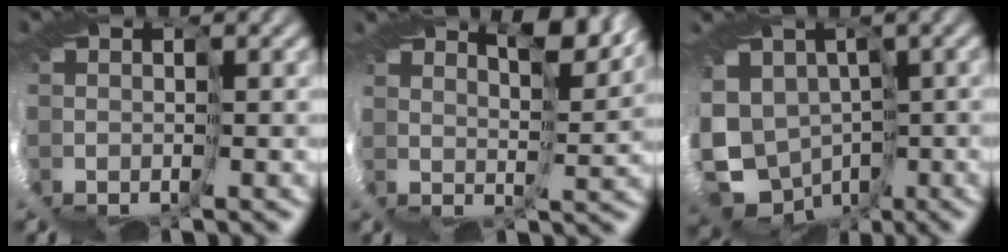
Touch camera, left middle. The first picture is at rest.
{"total": 6.0, "force": [5.5, -2.4, 0.2], "torque": [-0.003, 0.003, 0.092]}
{"total": 4.0, "force": [-0.6, 3.9, 0.4], "torque": [-0.050, -0.023, -0.014]}